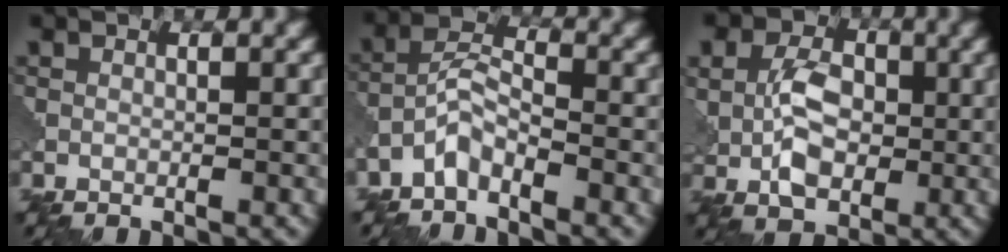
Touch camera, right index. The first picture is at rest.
{"total": 3.0, "force": [-2.2, 0.9, 1.7], "torque": [-0.036, 0.015, -0.055]}
{"total": 6.0, "force": [0.1, 4.3, 4.1], "torque": [-0.075, 0.003, -0.002]}